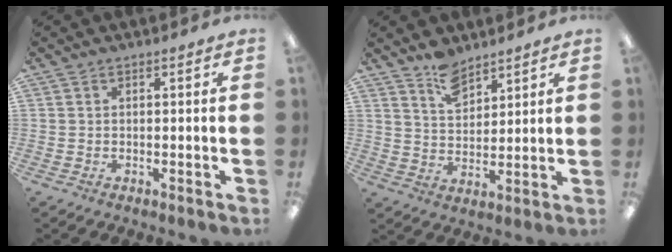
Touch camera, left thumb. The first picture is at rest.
{"total": 7.8, "force": [6.2, 3.8, 2.7], "torque": [-0.041, -0.035, 0.113]}